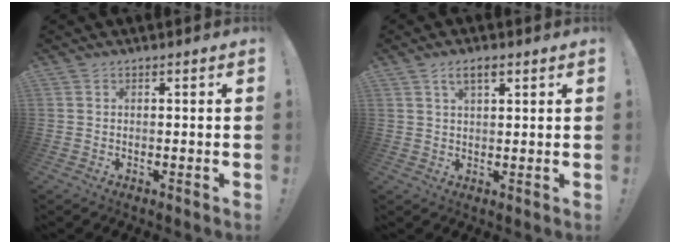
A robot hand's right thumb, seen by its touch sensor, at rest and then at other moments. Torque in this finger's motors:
{"motor_torque": [-0.44, 0.39, 0.41, 0.18, -0.01]}